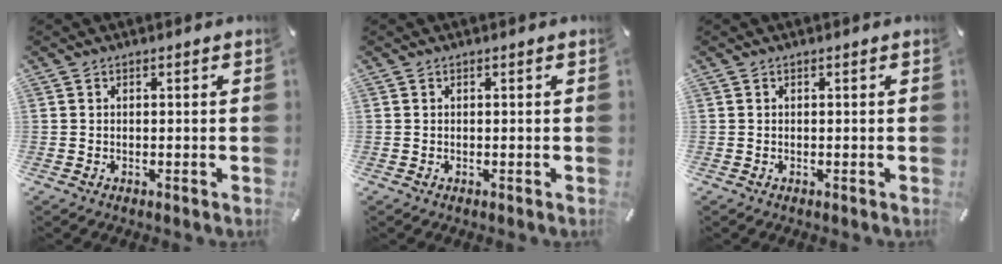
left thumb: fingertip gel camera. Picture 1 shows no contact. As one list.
[{"total": 0.0}, {"total": 0.0}]